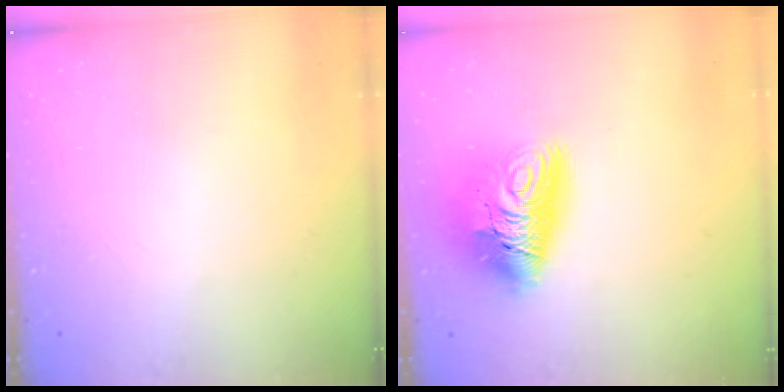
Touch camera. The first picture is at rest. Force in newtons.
{"total": 15.5, "press": 15.5, "slide": 1.6}